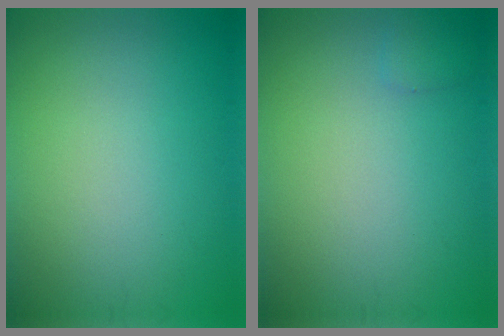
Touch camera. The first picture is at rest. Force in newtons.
{"total": 0.7, "press": 0.7, "slide": 0.0}